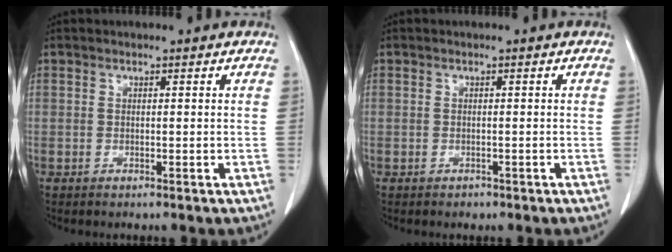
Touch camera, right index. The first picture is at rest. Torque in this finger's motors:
{"motor_torque": [-0.47, -0.45, -0.25, -0.08]}